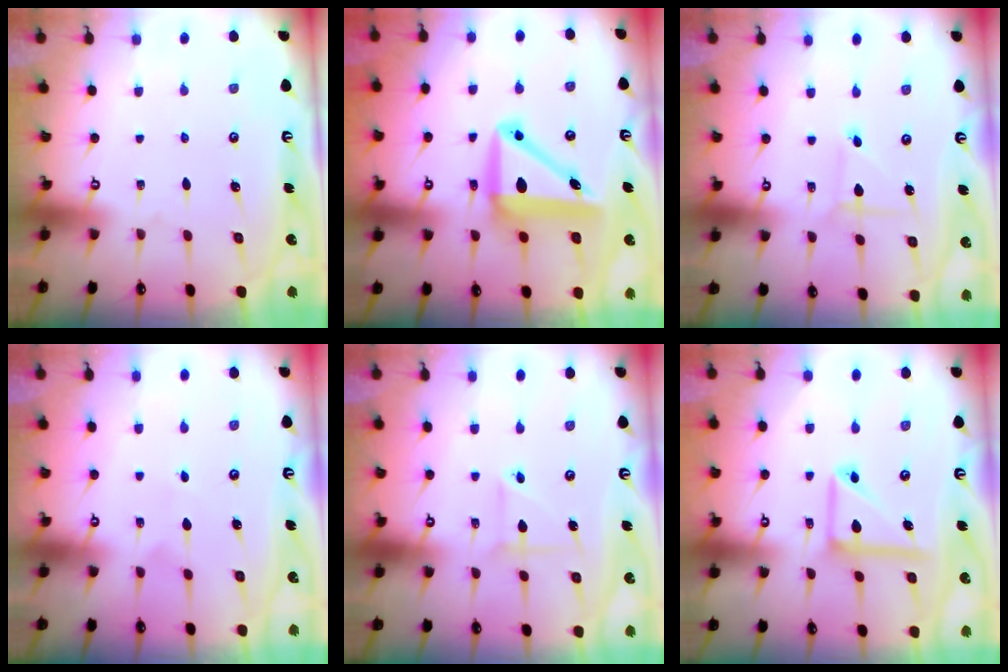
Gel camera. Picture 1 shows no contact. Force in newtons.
{"total": 11.5, "press": 11.2, "slide": 2.8}
{"total": 1.6, "press": 1.6, "slide": 0.1}
{"total": 3.0, "press": 3.0, "slide": 0.3}
{"total": 2.9, "press": 2.9, "slide": 0.2}
{"total": 13.0, "press": 12.9, "slide": 1.3}